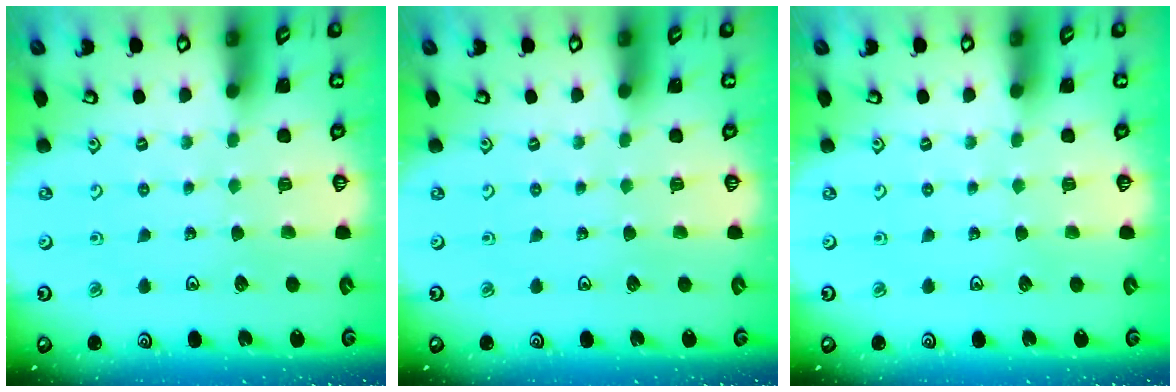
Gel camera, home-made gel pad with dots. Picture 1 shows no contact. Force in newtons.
{"total": 0.0}
{"total": 0.0}